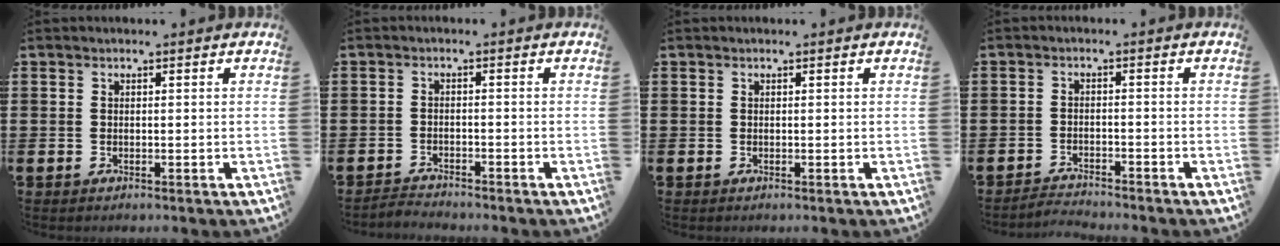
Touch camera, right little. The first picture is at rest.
{"total": 1.8, "force": [-1.8, 0.0, -0.1], "torque": [-0.003, 0.003, -0.038]}
{"total": 0.0}
{"total": 2.1, "force": [-2.1, -0.1, -0.1], "torque": [-0.002, 0.003, -0.045]}